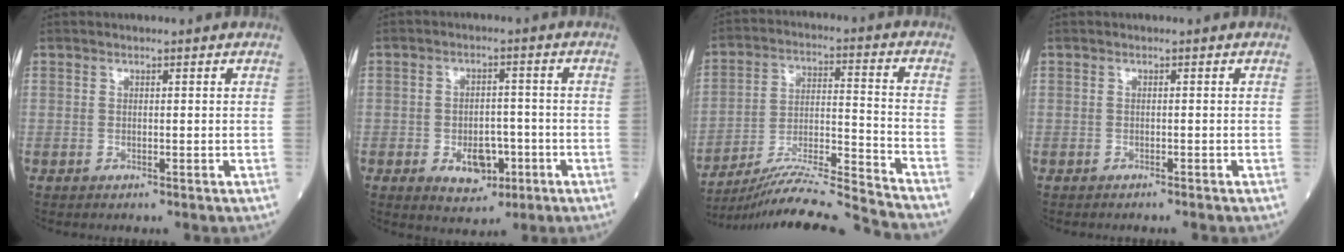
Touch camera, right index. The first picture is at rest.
{"total": 6.2, "force": [-2.4, 3.8, 4.4], "torque": [-0.061, 0.001, -0.030]}
{"total": 16.9, "force": [-16.1, -2.7, 4.5], "torque": [-0.073, 0.006, -0.271]}
{"total": 1.1, "force": [-1.1, 0.0, 0.3], "torque": [-0.004, 0.001, -0.014]}